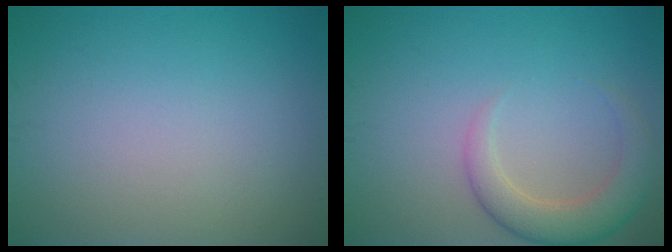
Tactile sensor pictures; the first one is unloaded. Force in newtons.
{"total": 3.9, "press": 3.9, "slide": 0.3}